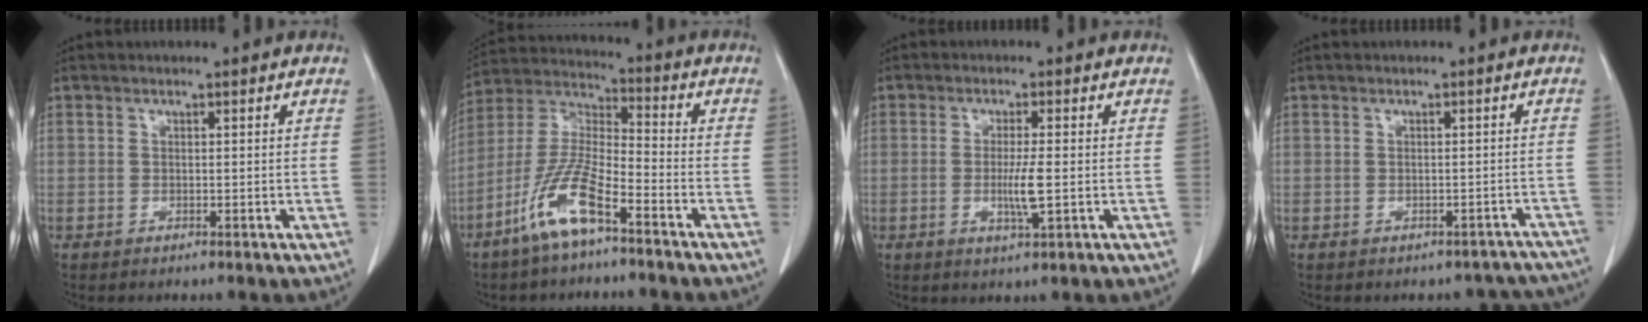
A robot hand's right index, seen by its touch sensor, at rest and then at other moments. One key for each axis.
{"total": 11.1, "fx": -6.6, "fy": 2.0, "fz": 8.6, "tx": -0.185, "ty": -0.008, "tz": -0.133}
{"total": 4.3, "fx": -0.6, "fy": 0.1, "fz": 4.3, "tx": -0.082, "ty": -0.010, "tz": -0.011}
{"total": 5.9, "fx": -4.9, "fy": 3.3, "fz": 0.1, "tx": 0.020, "ty": 0.034, "tz": -0.044}